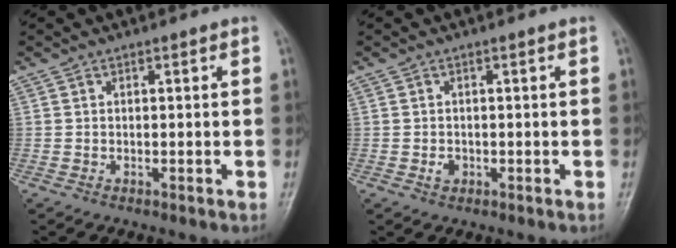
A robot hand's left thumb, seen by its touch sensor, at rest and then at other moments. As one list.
[{"total": 1.3, "force": [-0.3, 1.0, 0.7], "torque": [-0.008, 0.002, -0.003]}]